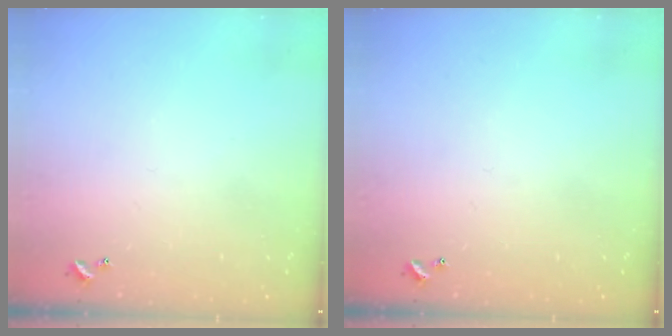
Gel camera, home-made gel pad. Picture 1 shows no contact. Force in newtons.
{"total": 0.0}